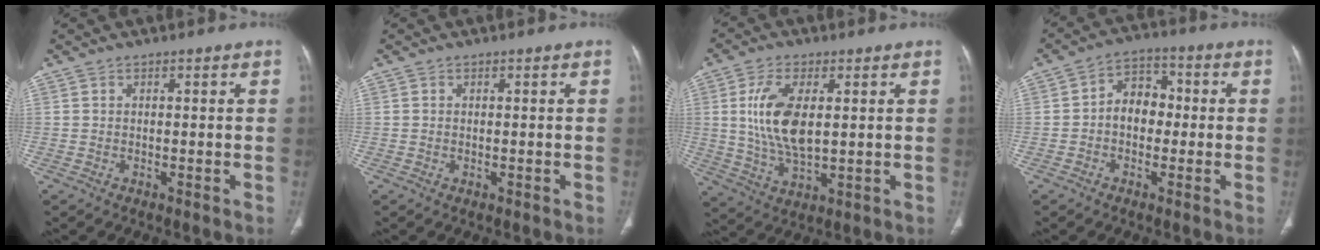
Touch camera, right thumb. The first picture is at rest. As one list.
[{"total": 0.0}, {"total": 11.7, "force": [1.9, 5.7, 10.1], "torque": [-0.197, -0.014, 0.042]}, {"total": 7.2, "force": [-0.5, 5.5, 4.7], "torque": [-0.043, 0.028, -0.021]}]